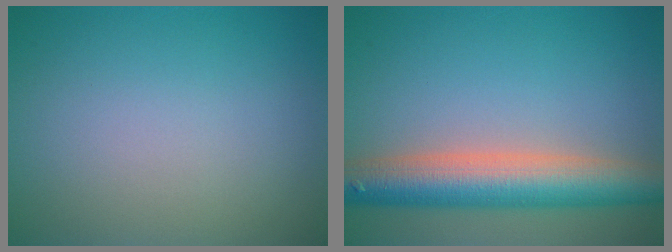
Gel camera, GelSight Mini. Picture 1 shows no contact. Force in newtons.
{"total": 7.9, "press": 7.9, "slide": 0.5}